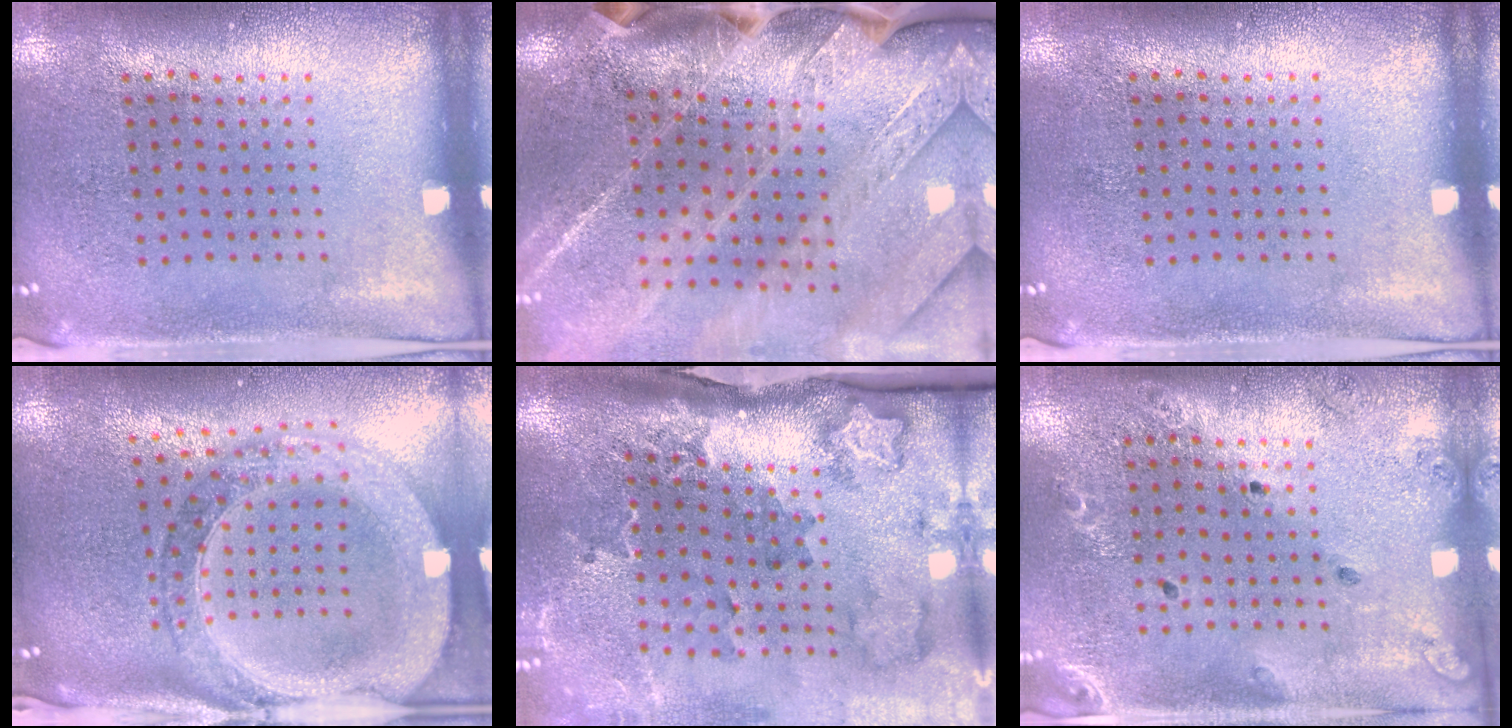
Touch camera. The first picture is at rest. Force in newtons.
{"total": 3.7, "press": 3.2, "slide": 1.9}
{"total": 0.0}
{"total": 2.7, "press": 2.4, "slide": 1.4}
{"total": 2.5, "press": 2.0, "slide": 1.6}
{"total": 1.4, "press": 1.4, "slide": 0.1}